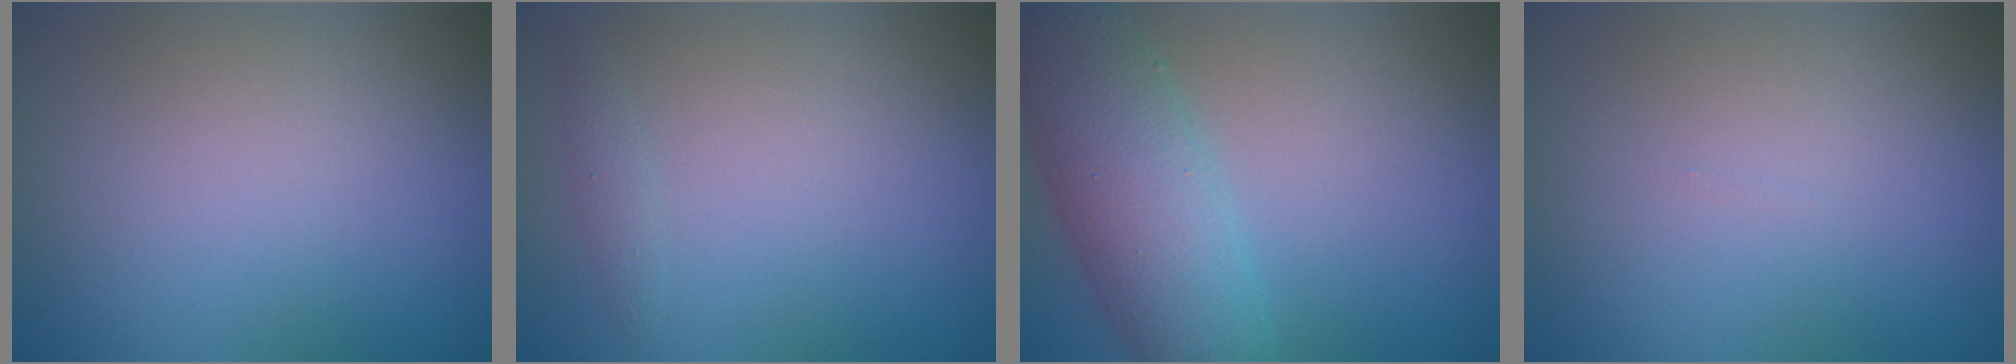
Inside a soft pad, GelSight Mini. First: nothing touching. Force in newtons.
{"total": 0.8, "press": 0.8, "slide": 0.1}
{"total": 7.3, "press": 7.3, "slide": 0.3}
{"total": 0.0}